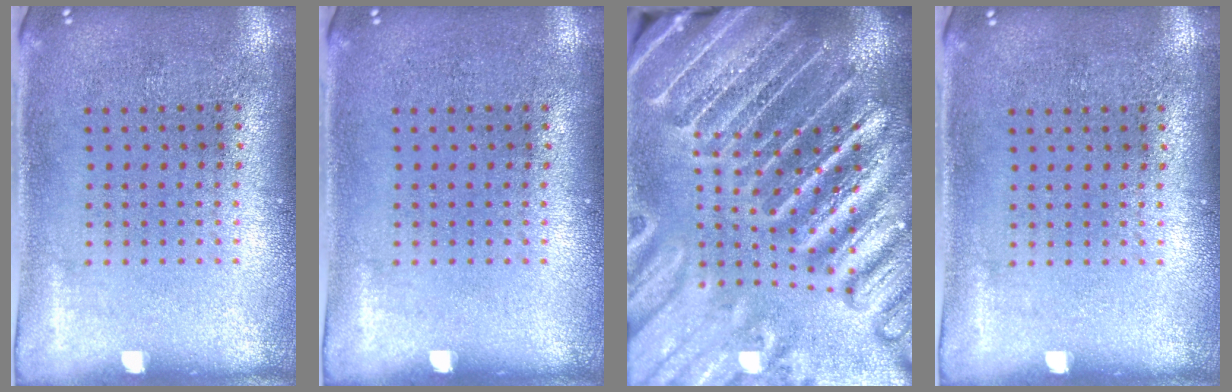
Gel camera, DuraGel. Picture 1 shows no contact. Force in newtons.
{"total": 0.0}
{"total": 5.5, "press": 4.8, "slide": 2.7}
{"total": 0.0}